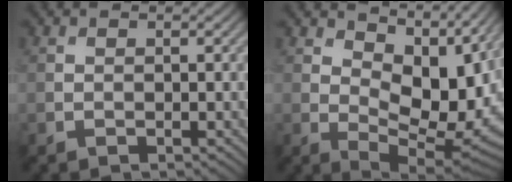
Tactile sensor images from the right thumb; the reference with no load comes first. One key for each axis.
{"total": 12.1, "fx": 4.4, "fy": 6.4, "fz": 9.3, "tx": -0.154, "ty": -0.007, "tz": 0.076}